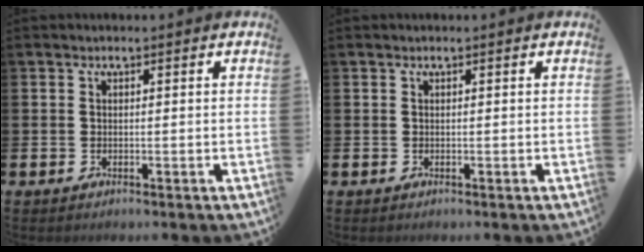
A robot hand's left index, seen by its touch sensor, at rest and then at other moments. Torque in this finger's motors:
{"motor_torque": [-0.06, 0.03, 0.00, 0.00]}